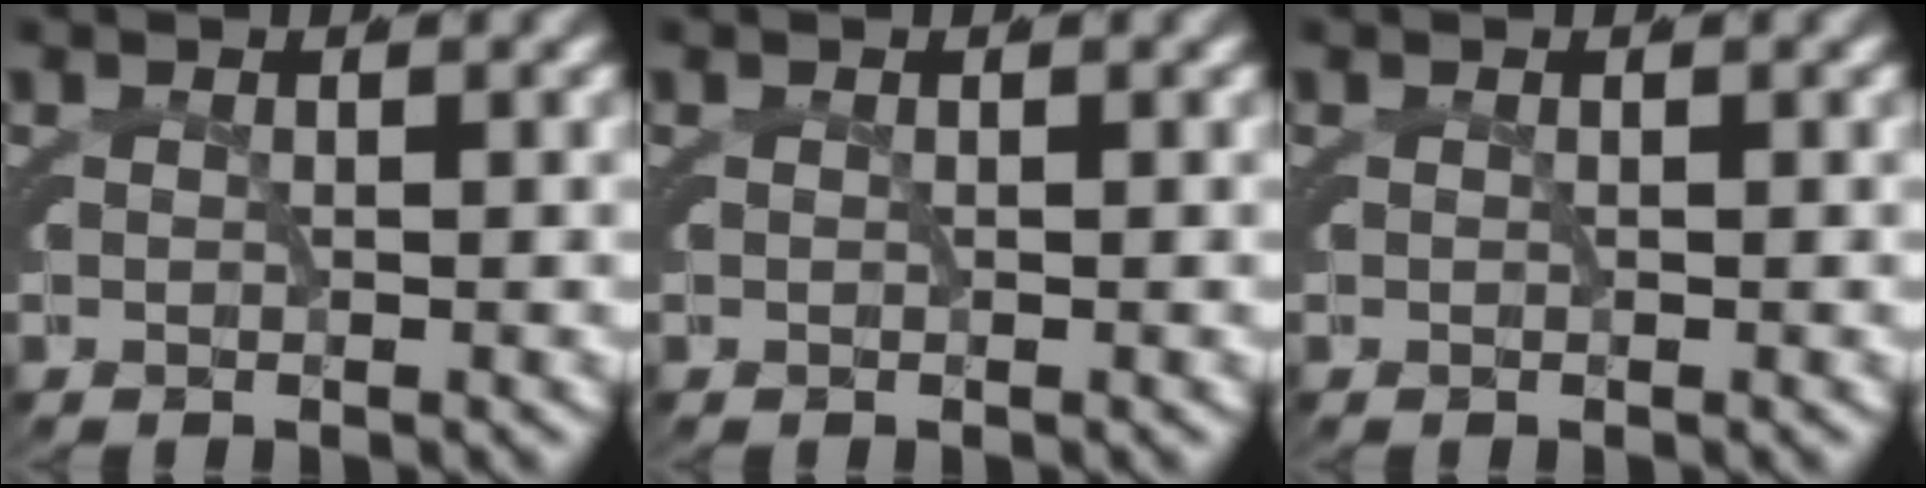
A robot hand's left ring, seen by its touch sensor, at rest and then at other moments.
{"total": 0.0}
{"total": 0.0}